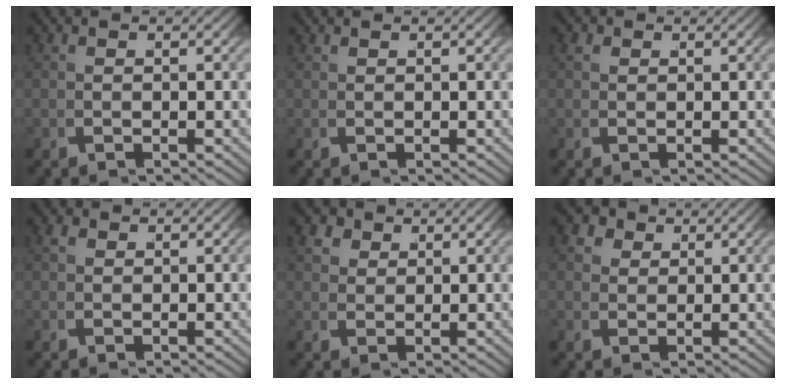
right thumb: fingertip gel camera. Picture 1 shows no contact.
{"total": 0.0}
{"total": 1.1, "force": [0.5, 1.0, 0.3], "torque": [-0.009, -0.002, 0.010]}
{"total": 1.2, "force": [0.5, 1.0, 0.5], "torque": [-0.011, -0.001, 0.010]}
{"total": 3.3, "force": [1.8, 2.5, 1.1], "torque": [-0.033, -0.004, 0.039]}
{"total": 3.7, "force": [1.7, 3.0, 1.3], "torque": [-0.036, -0.002, 0.030]}